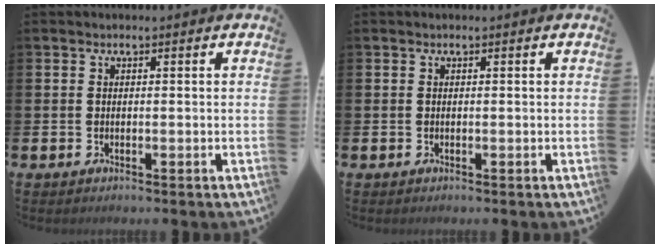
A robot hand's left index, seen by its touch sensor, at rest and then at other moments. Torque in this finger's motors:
{"motor_torque": [0.00, 0.00, 0.00, -0.01]}